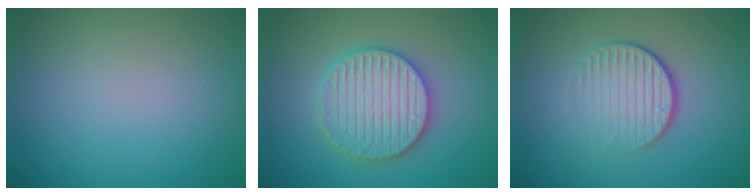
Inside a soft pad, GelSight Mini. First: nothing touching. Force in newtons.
{"total": 5.9, "press": 5.8, "slide": 1.1}
{"total": 4.4, "press": 2.7, "slide": 3.5}